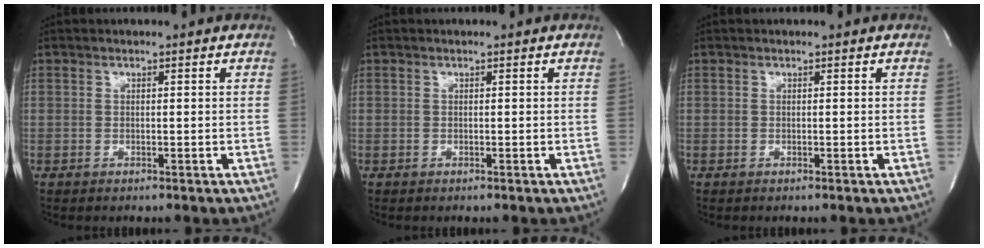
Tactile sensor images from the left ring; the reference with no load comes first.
{"total": 0.0}
{"total": 0.0}